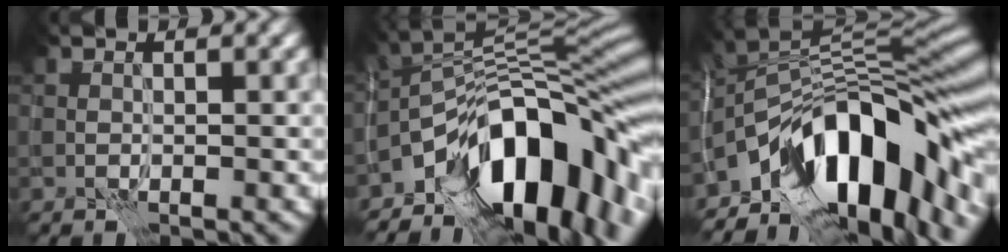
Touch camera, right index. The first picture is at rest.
{"total": 14.0, "force": [-6.9, 6.7, 10.1], "torque": [-0.134, 0.019, -0.119]}
{"total": 14.2, "force": [-6.9, 7.2, 10.2], "torque": [-0.141, 0.020, -0.121]}